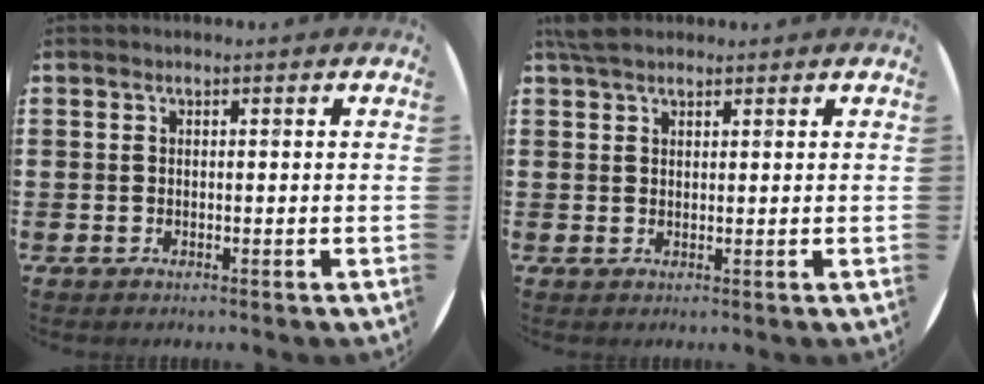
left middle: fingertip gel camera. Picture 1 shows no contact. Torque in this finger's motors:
{"motor_torque": [0.59, -0.53, 0.22, 0.08]}